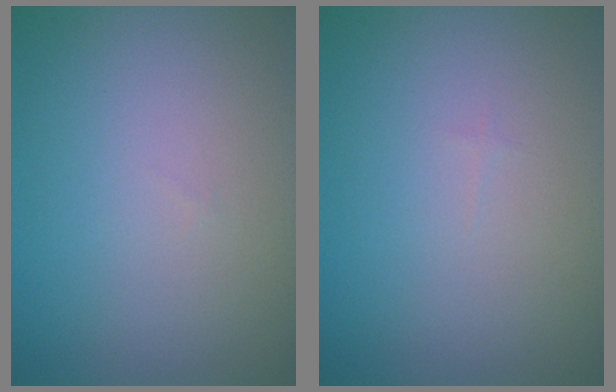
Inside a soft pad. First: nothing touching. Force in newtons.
{"total": 0.0}